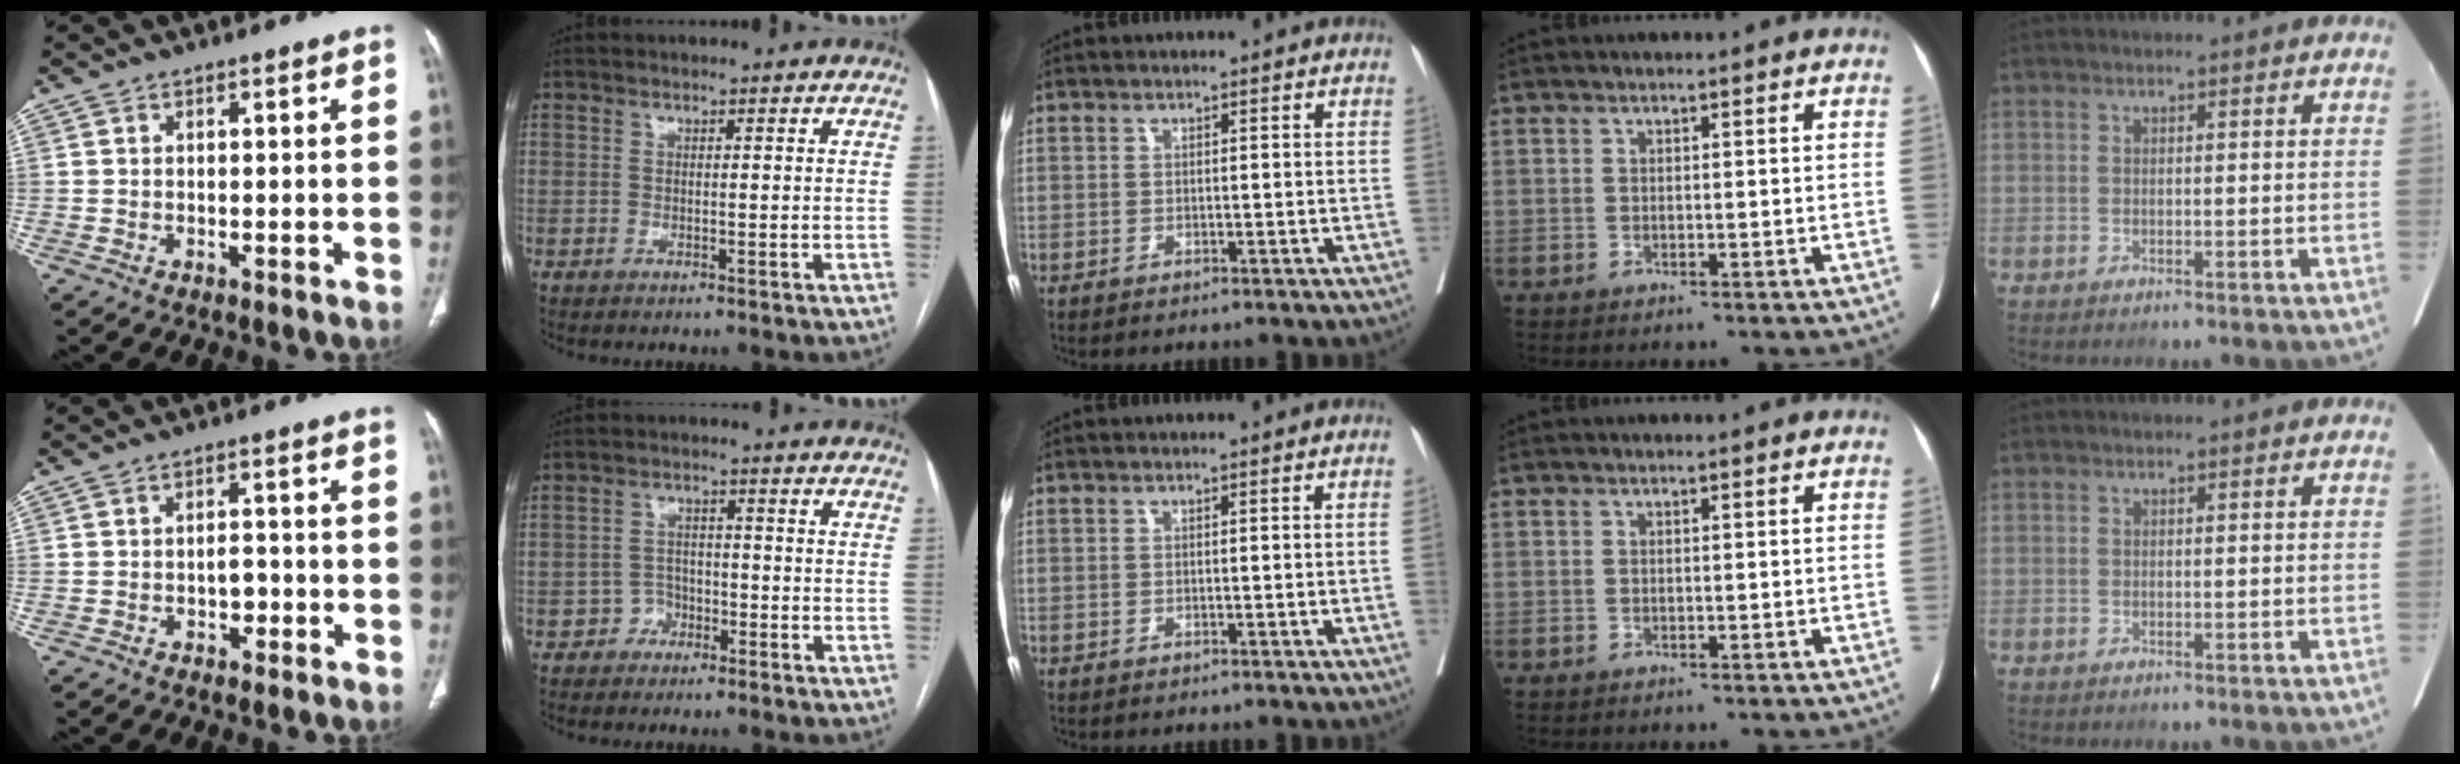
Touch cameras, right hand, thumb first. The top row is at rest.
{"thumb": {"total": 2.9, "force": [-1.1, 2.0, 1.8], "torque": [-0.012, 0.012, -0.018]}, "index": {"total": 2.6, "force": [-1.7, 1.9, 0.2], "torque": [0.000, 0.012, -0.033]}}